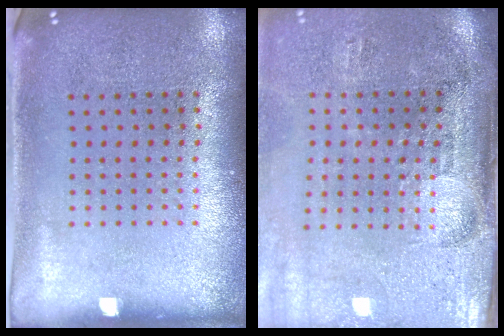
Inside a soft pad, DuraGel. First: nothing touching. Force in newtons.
{"total": 4.7, "press": 3.8, "slide": 2.7}